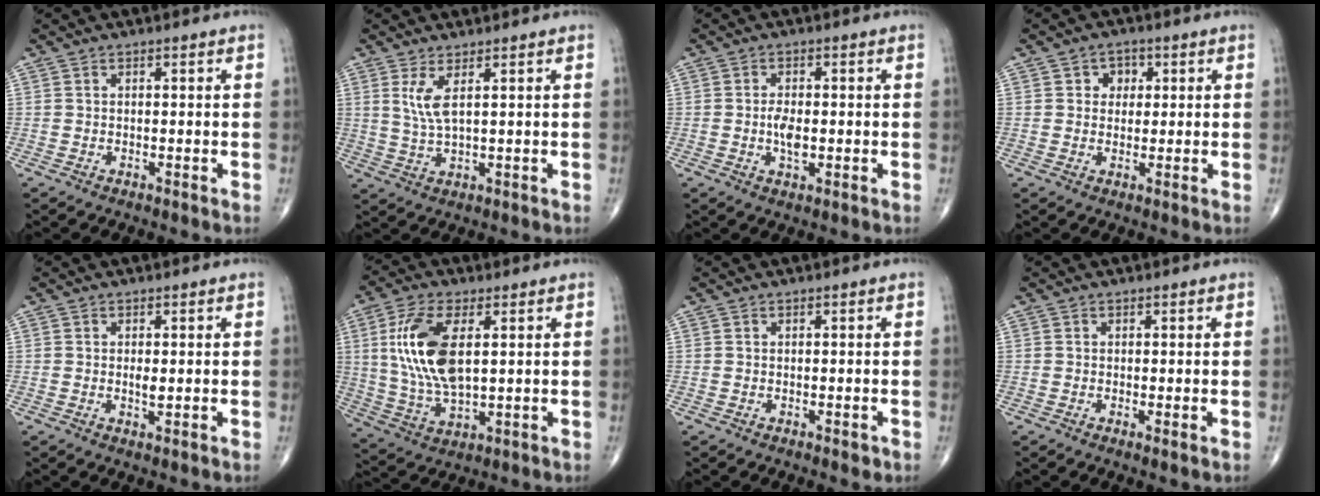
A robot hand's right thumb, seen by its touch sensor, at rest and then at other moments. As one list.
[{"total": 4.4, "force": [1.7, 0.9, 4.0], "torque": [-0.089, -0.016, 0.045]}, {"total": 3.7, "force": [-0.5, 1.8, 3.2], "torque": [-0.055, -0.002, -0.010]}, {"total": 3.4, "force": [0.9, 2.9, 1.5], "torque": [0.004, 0.002, 0.008]}, {"total": 1.6, "force": [0.0, 0.5, 1.5], "torque": [-0.024, -0.004, 0.001]}, {"total": 14.4, "force": [3.1, 6.6, 12.4], "torque": [-0.255, -0.011, 0.067]}, {"total": 0.7, "force": [-0.2, 0.4, 0.5], "torque": [0.001, 0.000, -0.003]}, {"total": 0.9, "force": [-0.1, 0.1, 0.9], "torque": [-0.014, -0.004, -0.004]}]